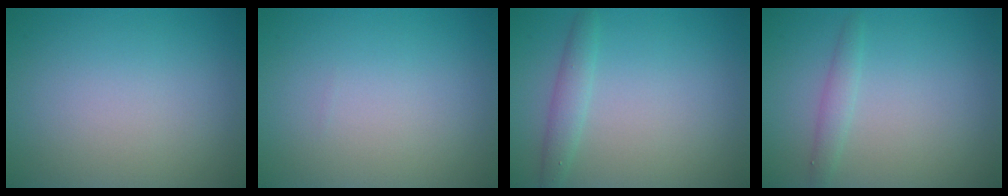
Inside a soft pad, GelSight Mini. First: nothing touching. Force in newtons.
{"total": 0.0}
{"total": 1.8, "press": 1.8, "slide": 0.1}
{"total": 1.4, "press": 1.4, "slide": 0.1}